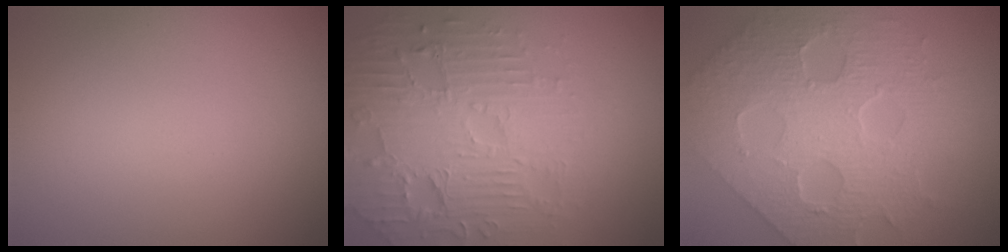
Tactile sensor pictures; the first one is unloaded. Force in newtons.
{"total": 5.8, "press": 4.9, "slide": 3.2}
{"total": 8.9, "press": 6.4, "slide": 6.2}